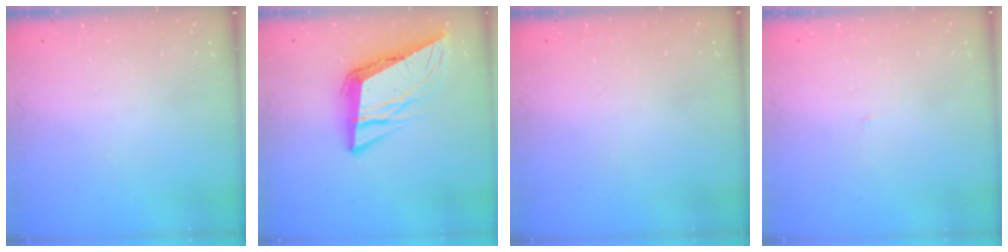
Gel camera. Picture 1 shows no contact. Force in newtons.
{"total": 11.4, "press": 11.2, "slide": 1.9}
{"total": 1.6, "press": 1.5, "slide": 0.1}
{"total": 2.0, "press": 2.0, "slide": 0.1}